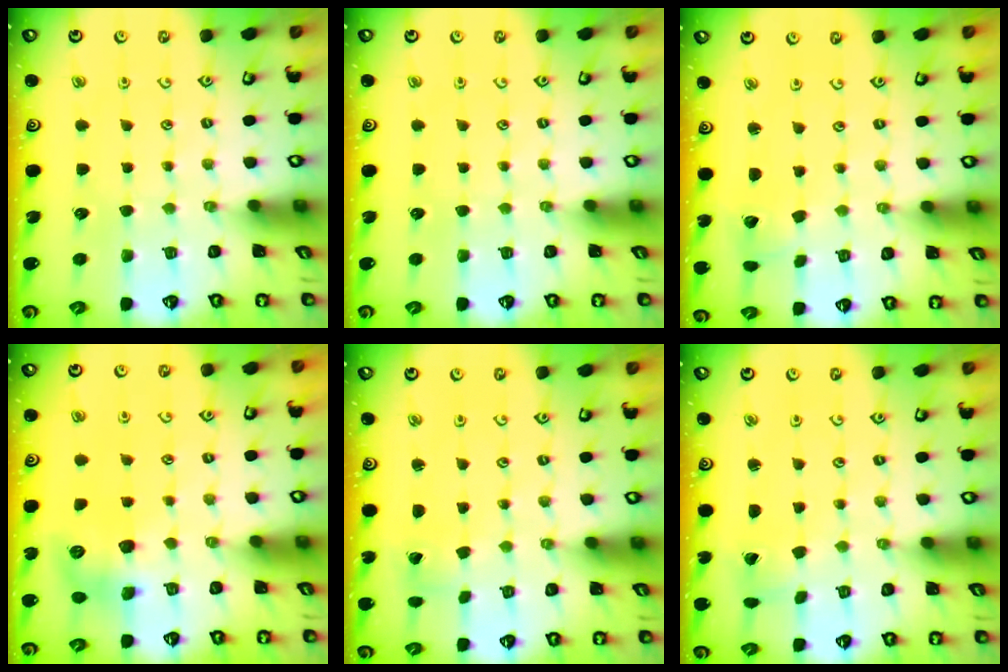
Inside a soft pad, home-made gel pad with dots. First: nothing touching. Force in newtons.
{"total": 0.0}
{"total": 2.4, "press": 2.4, "slide": 0.3}
{"total": 8.5, "press": 8.5, "slide": 0.5}
{"total": 0.9, "press": 0.9, "slide": 0.0}
{"total": 2.6, "press": 2.6, "slide": 0.1}